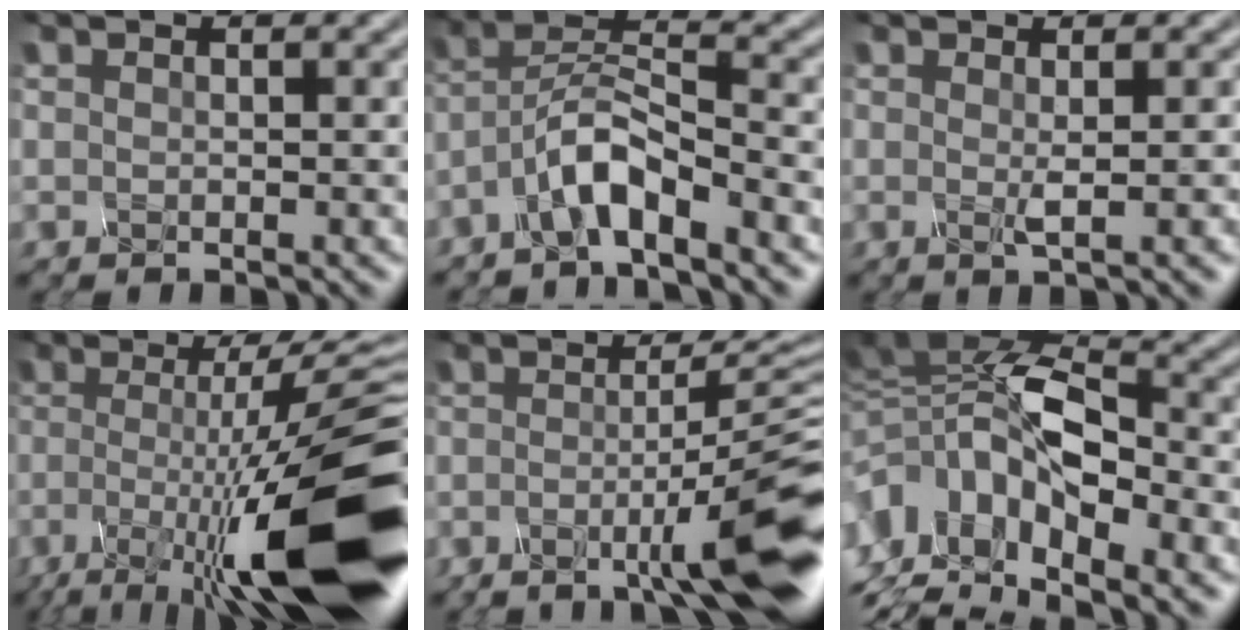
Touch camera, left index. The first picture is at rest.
{"total": 4.6, "force": [-4.1, 0.0, 2.2], "torque": [-0.058, 0.015, -0.063]}
{"total": 1.1, "force": [-0.5, -0.4, 0.8], "torque": [-0.036, -0.002, 0.009]}
{"total": 15.7, "force": [-6.3, 3.0, 14.1], "torque": [-0.205, 0.008, -0.089]}
{"total": 9.4, "force": [-4.2, 0.8, 8.3], "torque": [-0.116, 0.006, -0.057]}
{"total": 12.4, "force": [-4.9, 6.7, 9.2], "torque": [-0.209, -0.003, -0.059]}